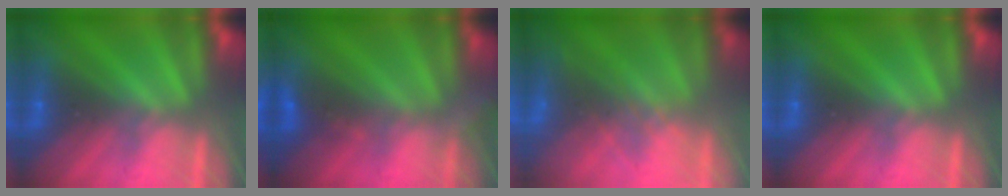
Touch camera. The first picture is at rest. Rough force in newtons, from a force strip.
{"total": 2.9}
{"total": 5.9}
{"total": 0.0}